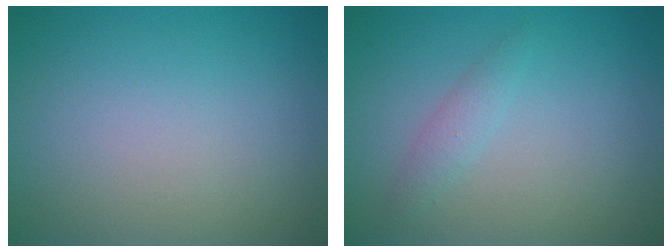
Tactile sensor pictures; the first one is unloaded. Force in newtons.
{"total": 1.4, "press": 1.4, "slide": 0.0}